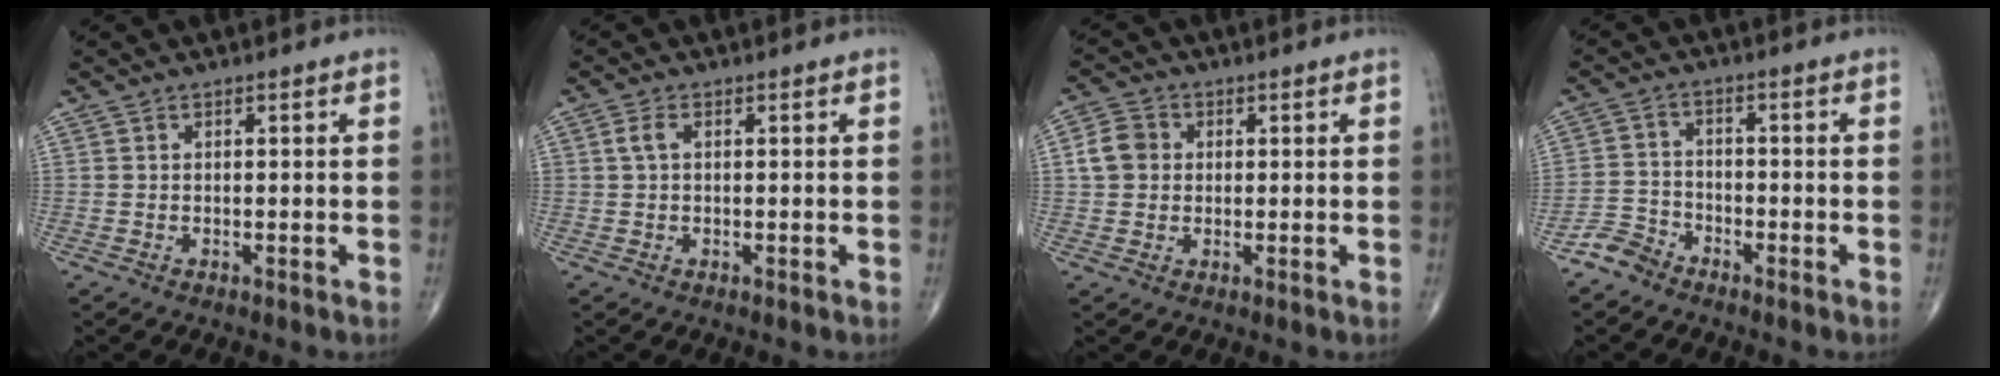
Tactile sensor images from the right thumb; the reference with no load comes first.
{"total": 2.1, "force": [0.4, 1.2, 1.6], "torque": [-0.037, 0.008, 0.009]}
{"total": 5.2, "force": [0.6, 4.5, 2.5], "torque": [-0.037, 0.010, 0.006]}
{"total": 4.3, "force": [-3.6, 2.3, 0.4], "torque": [0.003, 0.017, -0.079]}